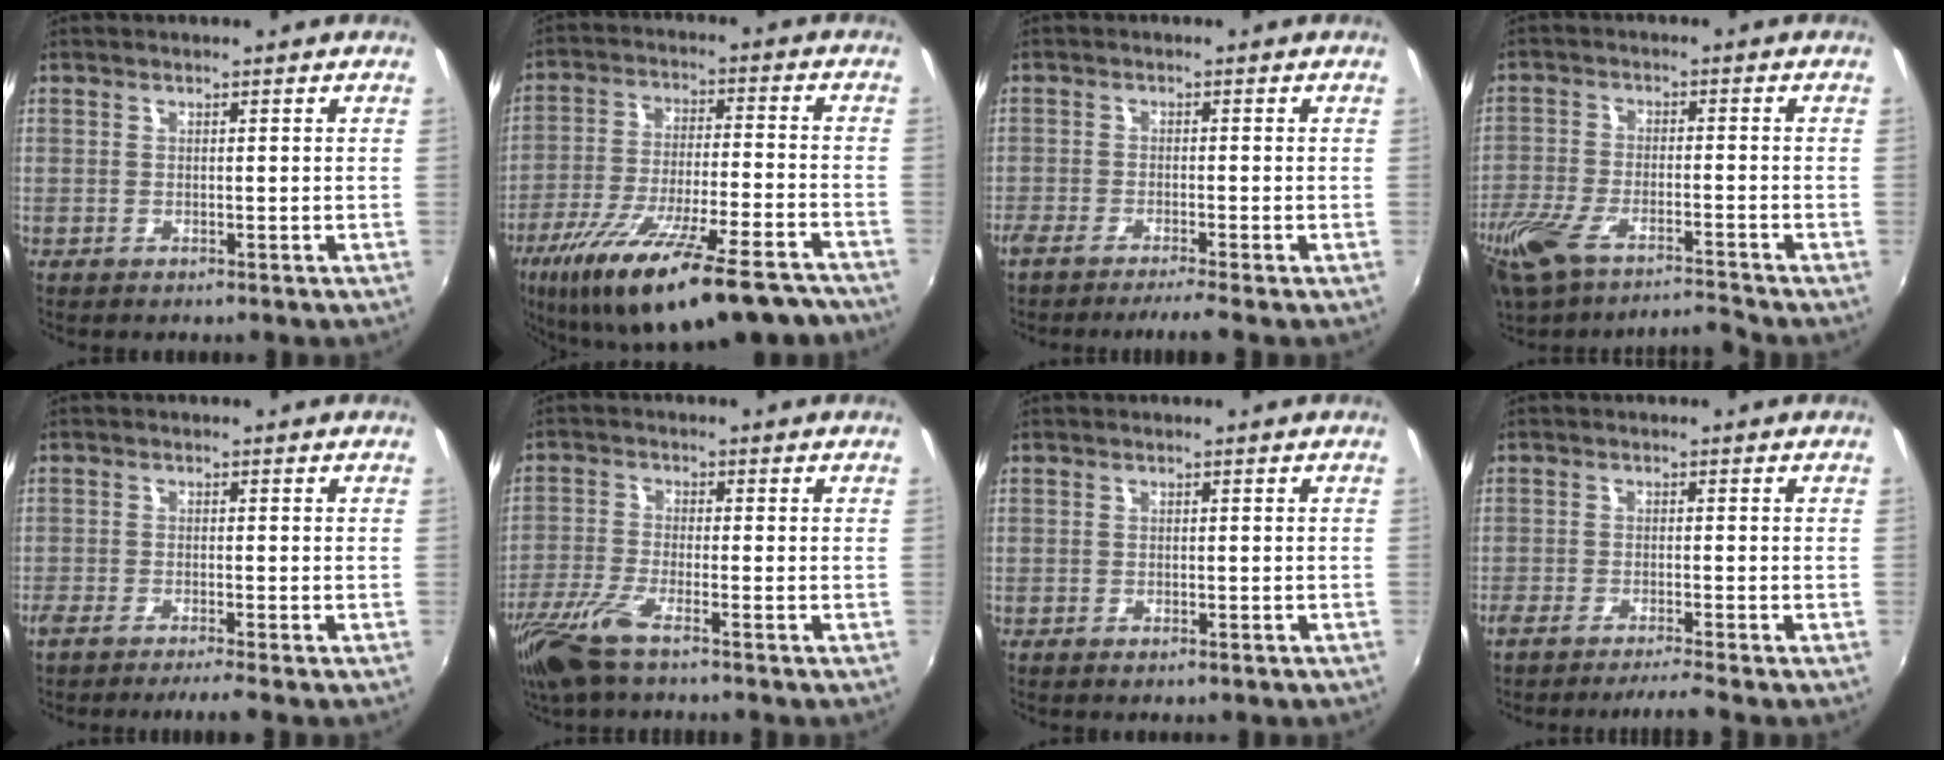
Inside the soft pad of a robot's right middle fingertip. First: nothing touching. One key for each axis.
{"total": 26.0, "fx": -19.1, "fy": 6.2, "fz": 16.5, "tx": -0.285, "ty": -0.053, "tz": -0.286}
{"total": 4.7, "fx": -4.0, "fy": -0.7, "fz": 2.3, "tx": -0.059, "ty": -0.016, "tz": -0.074}
{"total": 12.1, "fx": -10.1, "fy": 2.2, "fz": 6.4, "tx": -0.160, "ty": -0.033, "tz": -0.195}
{"total": 4.0, "fx": -3.4, "fy": -0.5, "fz": 2.0, "tx": -0.051, "ty": -0.016, "tz": -0.064}
{"total": 8.6, "fx": -6.1, "fy": 1.2, "fz": 6.0, "tx": -0.144, "ty": -0.029, "tz": -0.121}
{"total": 1.6, "fx": -1.0, "fy": 0.6, "fz": 1.0, "tx": -0.017, "ty": -0.003, "tz": -0.014}
{"total": 4.3, "fx": -3.8, "fy": -0.8, "fz": 1.8, "tx": -0.045, "ty": -0.008, "tz": -0.067}